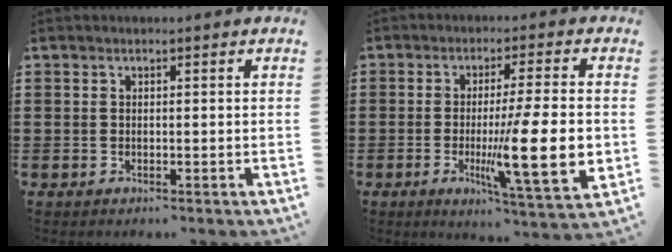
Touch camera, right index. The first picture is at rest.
{"total": 13.8, "force": [-1.5, 2.2, 13.5], "torque": [-0.221, -0.022, -0.029]}